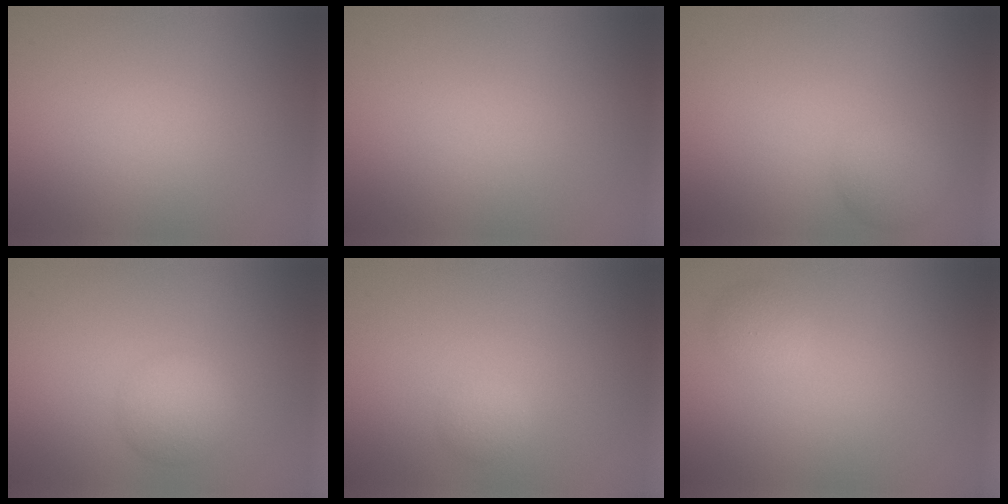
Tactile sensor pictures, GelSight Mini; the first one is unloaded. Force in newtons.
{"total": 0.0}
{"total": 2.6, "press": 2.6, "slide": 0.1}
{"total": 2.9, "press": 2.9, "slide": 0.1}
{"total": 1.1, "press": 1.1, "slide": 0.0}
{"total": 1.3, "press": 1.3, "slide": 0.1}